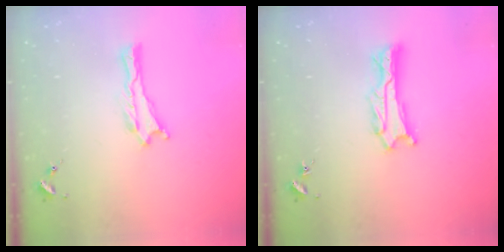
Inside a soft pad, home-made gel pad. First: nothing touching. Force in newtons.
{"total": 1.8, "press": 1.8, "slide": 0.2}